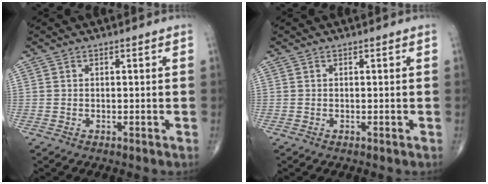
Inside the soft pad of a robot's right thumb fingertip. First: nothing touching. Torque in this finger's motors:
{"motor_torque": [0.00, 0.00, 0.00, 0.00, 0.00]}